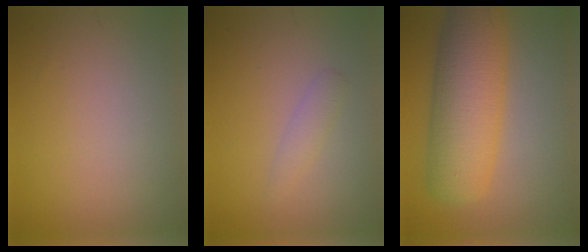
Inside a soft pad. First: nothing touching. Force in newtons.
{"total": 1.3, "press": 1.3, "slide": 0.1}
{"total": 8.7, "press": 8.7, "slide": 0.3}